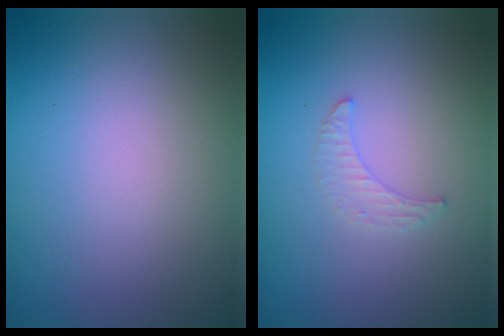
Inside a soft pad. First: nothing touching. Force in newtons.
{"total": 1.3, "press": 1.3, "slide": 0.4}